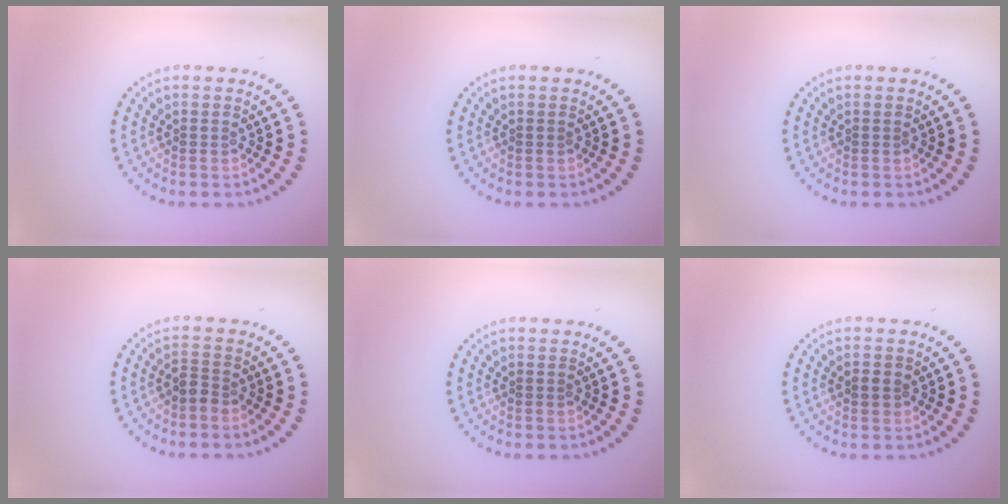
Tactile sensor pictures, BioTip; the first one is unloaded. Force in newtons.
{"total": 0.0}
{"total": 0.0}
{"total": 1.3, "press": 1.0, "slide": 0.8}
{"total": 0.0}
{"total": 1.2, "press": 1.2, "slide": 0.2}